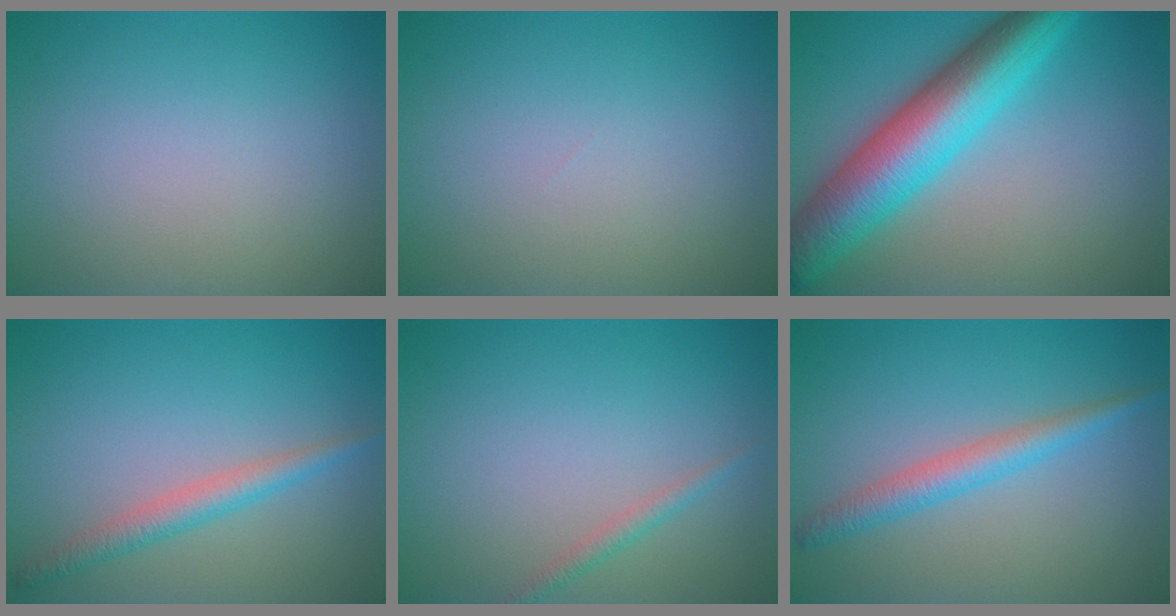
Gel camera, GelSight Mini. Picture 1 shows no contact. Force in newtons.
{"total": 0.0}
{"total": 9.4, "press": 9.4, "slide": 0.1}
{"total": 2.5, "press": 2.5, "slide": 0.1}
{"total": 1.1, "press": 1.1, "slide": 0.1}
{"total": 2.8, "press": 2.8, "slide": 0.1}